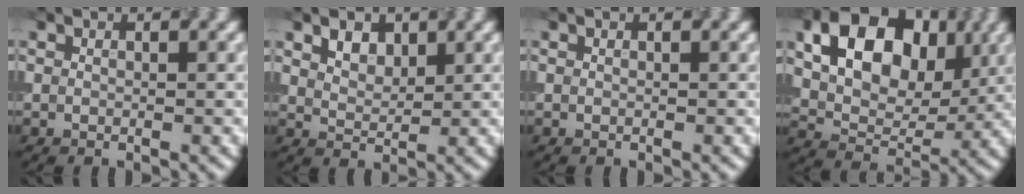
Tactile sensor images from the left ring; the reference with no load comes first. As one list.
[{"total": 2.1, "force": [1.3, 1.3, 1.1], "torque": [-0.021, 0.000, 0.025]}, {"total": 0.0}, {"total": 10.0, "force": [3.0, 6.8, 6.7], "torque": [-0.118, 0.000, 0.049]}]